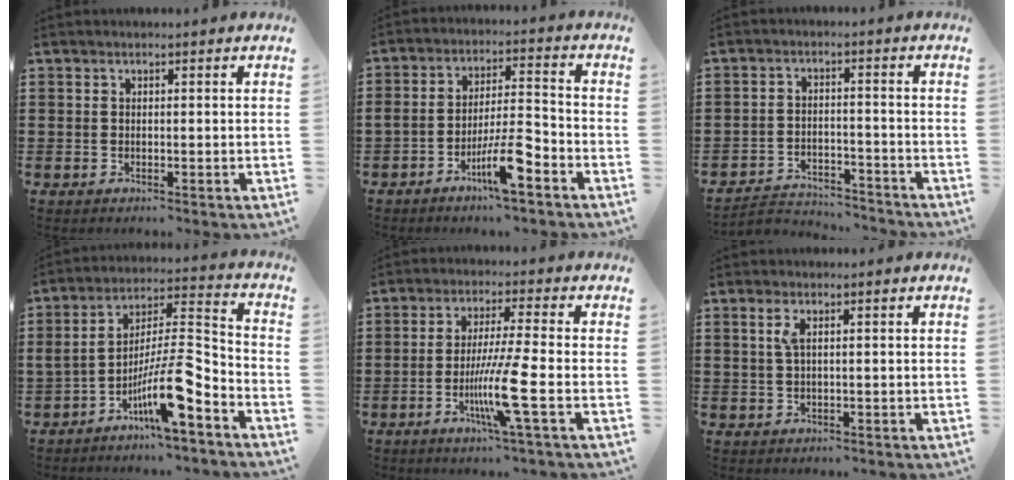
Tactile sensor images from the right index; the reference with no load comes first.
{"total": 8.7, "force": [-4.8, 1.9, 7.0], "torque": [-0.129, 0.005, -0.086]}
{"total": 3.6, "force": [-3.4, 0.8, 0.3], "torque": [-0.011, 0.007, -0.073]}
{"total": 12.5, "force": [-7.2, 2.2, 10.0], "torque": [-0.187, 0.000, -0.138]}
{"total": 9.5, "force": [-3.1, -0.3, 9.0], "torque": [-0.176, -0.023, -0.062]}
{"total": 2.4, "force": [0.7, 0.5, 2.2], "torque": [-0.045, 0.005, 0.010]}